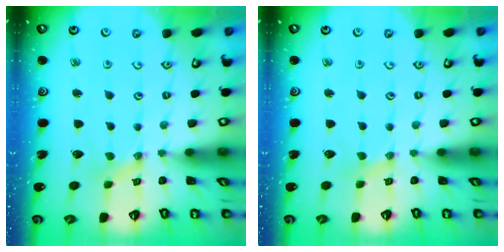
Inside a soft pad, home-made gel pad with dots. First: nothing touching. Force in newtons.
{"total": 1.1, "press": 1.1, "slide": 0.2}